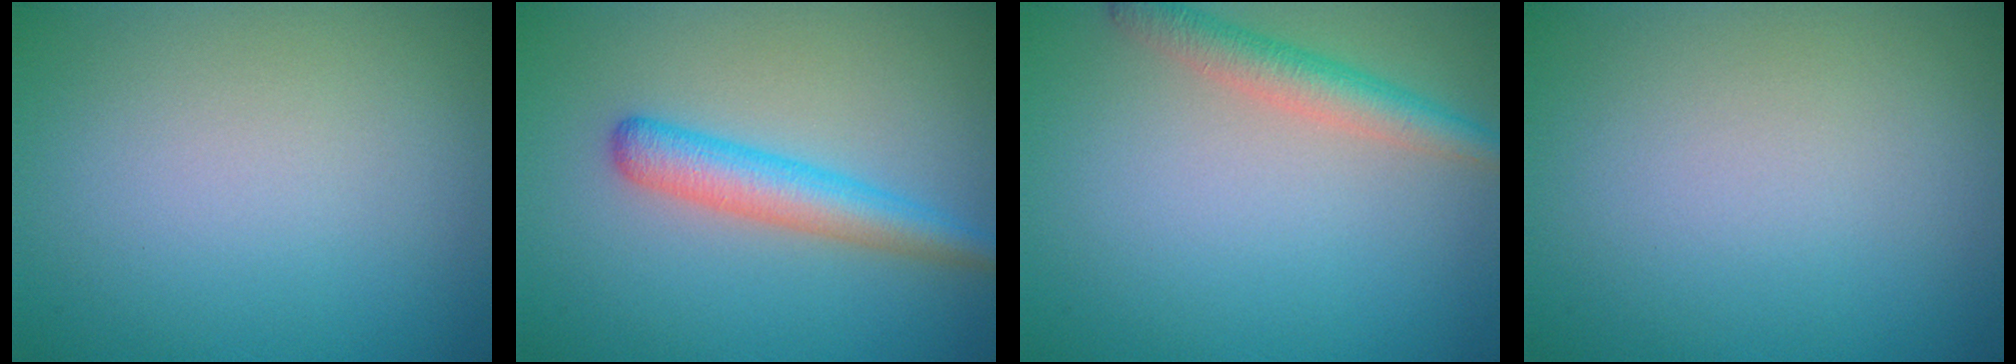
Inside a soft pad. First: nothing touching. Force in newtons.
{"total": 3.3, "press": 3.3, "slide": 0.2}
{"total": 3.1, "press": 3.1, "slide": 0.2}
{"total": 0.0}